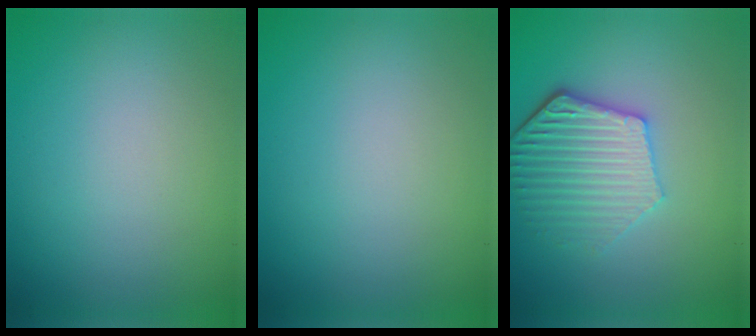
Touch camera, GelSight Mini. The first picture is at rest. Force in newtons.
{"total": 0.0}
{"total": 5.1, "press": 4.2, "slide": 2.9}